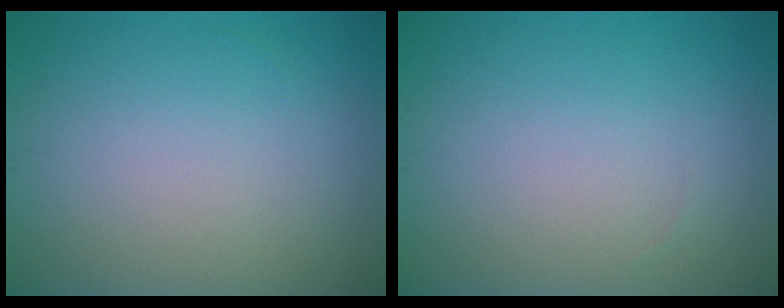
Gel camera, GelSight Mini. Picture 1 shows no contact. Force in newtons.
{"total": 0.0}